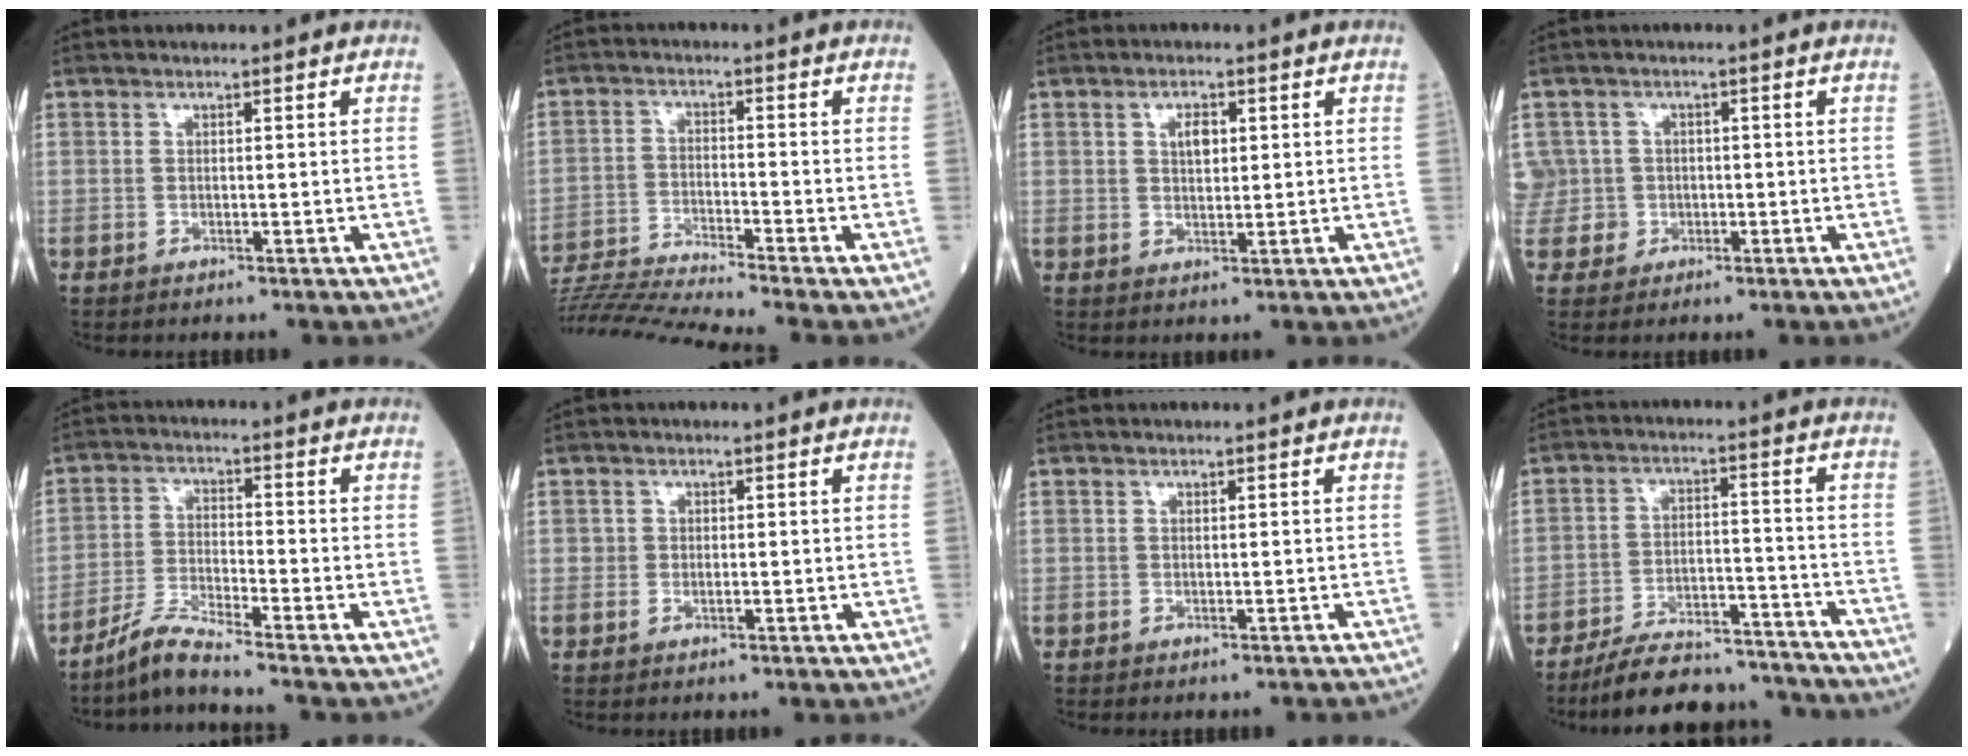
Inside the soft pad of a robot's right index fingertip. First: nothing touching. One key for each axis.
{"total": 11.5, "fx": -10.5, "fy": -3.2, "fz": 3.4, "tx": -0.051, "ty": -0.014, "tz": -0.184}
{"total": 2.9, "fx": 0.9, "fy": 1.4, "fz": 2.3, "tx": -0.040, "ty": 0.001, "tz": 0.016}
{"total": 5.6, "fx": -0.1, "fy": 5.6, "fz": -0.3, "tx": 0.005, "ty": 0.029, "tz": 0.002}
{"total": 5.3, "fx": -4.8, "fy": -1.1, "fz": 1.9, "tx": -0.045, "ty": -0.023, "tz": -0.098}
{"total": 0.9, "fx": -0.1, "fy": 0.8, "fz": 0.5, "tx": -0.010, "ty": 0.001, "tz": -0.002}
{"total": 1.2, "fx": -1.2, "fy": 0.2, "fz": 0.3, "tx": -0.003, "ty": -0.001, "tz": -0.017}
{"total": 15.4, "fx": -14.4, "fy": 3.2, "fz": 4.4, "tx": -0.069, "ty": 0.023, "tz": -0.210}